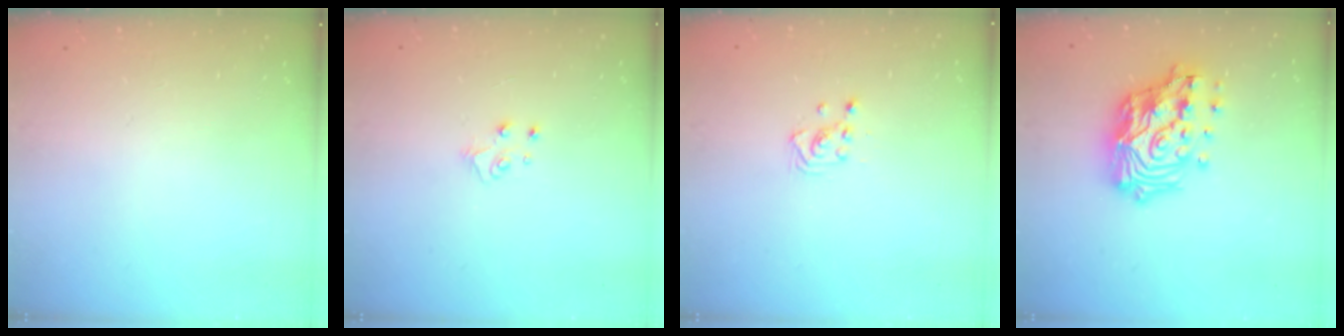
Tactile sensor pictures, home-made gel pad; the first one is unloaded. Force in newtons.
{"total": 4.0, "press": 4.0, "slide": 0.2}
{"total": 3.0, "press": 3.0, "slide": 0.3}
{"total": 20.6, "press": 20.5, "slide": 2.7}